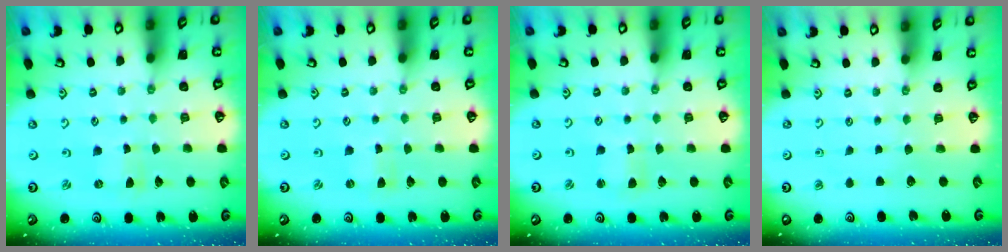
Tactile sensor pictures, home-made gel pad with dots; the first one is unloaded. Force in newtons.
{"total": 0.0}
{"total": 1.5, "press": 1.5, "slide": 0.2}
{"total": 0.0}